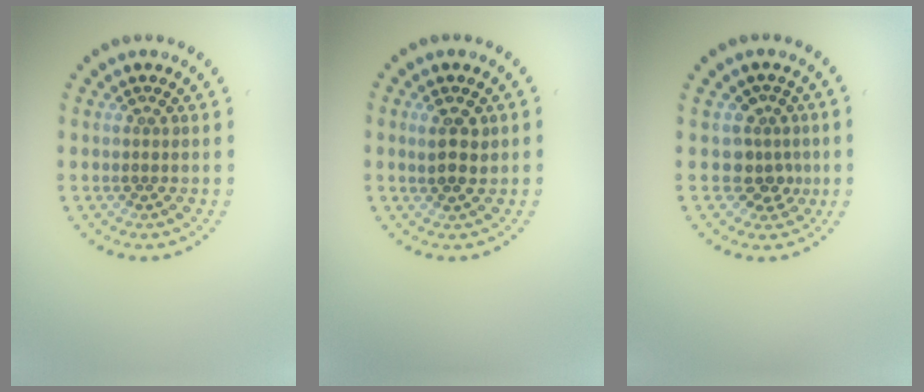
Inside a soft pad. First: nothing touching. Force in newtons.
{"total": 2.3, "press": 2.2, "slide": 0.7}
{"total": 2.5, "press": 1.8, "slide": 1.7}